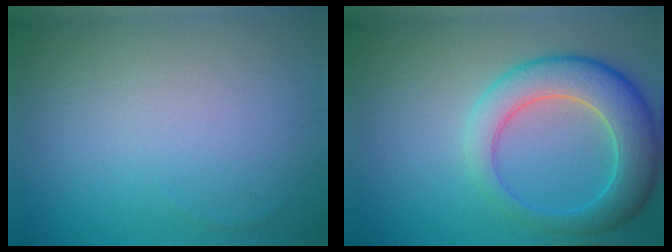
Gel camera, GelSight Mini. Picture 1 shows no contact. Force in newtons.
{"total": 6.8, "press": 6.8, "slide": 0.5}